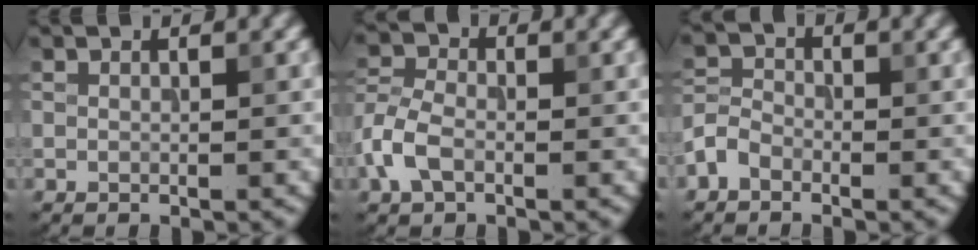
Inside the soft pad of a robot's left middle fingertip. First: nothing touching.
{"total": 3.5, "force": [-1.5, 2.2, 2.3], "torque": [-0.058, 0.006, -0.042]}
{"total": 2.4, "force": [-1.5, 1.6, 1.0], "torque": [-0.020, 0.007, -0.041]}